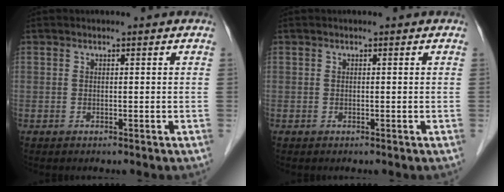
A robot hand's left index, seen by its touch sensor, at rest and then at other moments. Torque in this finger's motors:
{"motor_torque": [0.00, 0.00, 0.00, 0.01]}